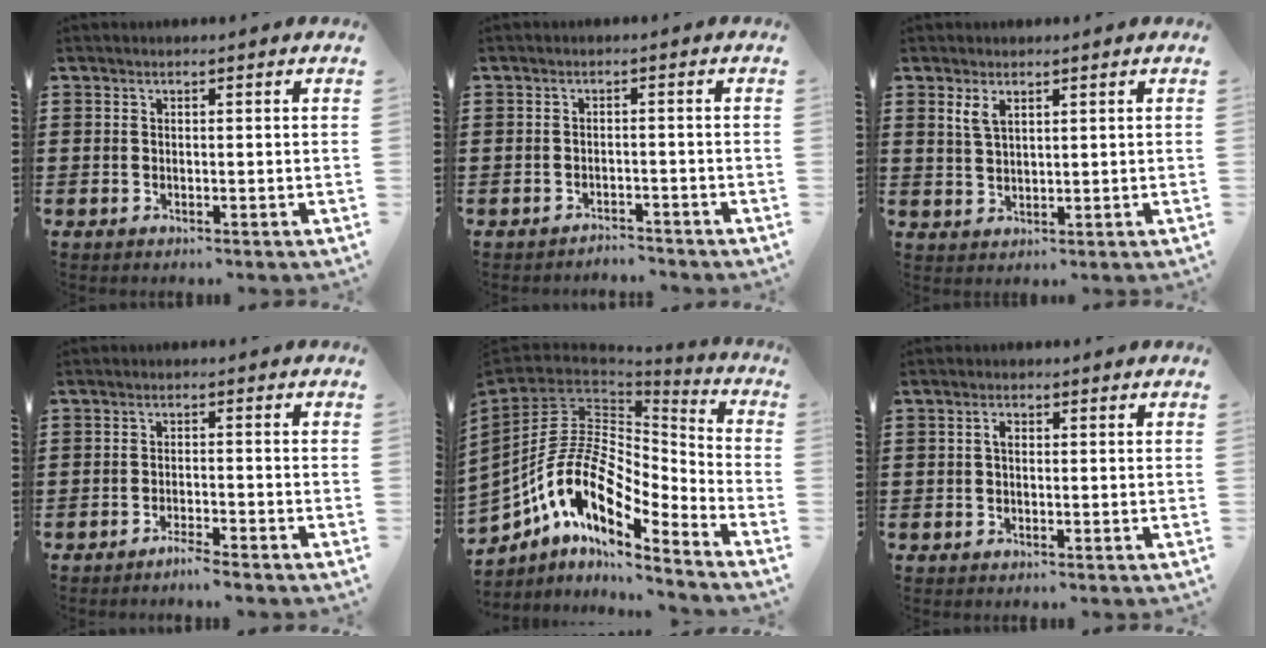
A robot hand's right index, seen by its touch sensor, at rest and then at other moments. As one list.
[{"total": 2.1, "force": [-2.1, 0.2, -0.2], "torque": [-0.004, 0.003, -0.047]}, {"total": 2.7, "force": [1.6, 1.3, 1.8], "torque": [-0.040, 0.005, 0.029]}, {"total": 2.2, "force": [-2.1, -0.1, 0.8], "torque": [-0.014, 0.002, -0.040]}, {"total": 14.2, "force": [-5.3, 8.4, 10.1], "torque": [-0.234, 0.001, -0.106]}, {"total": 1.4, "force": [0.0, 0.8, 1.2], "torque": [-0.024, 0.005, -0.002]}]